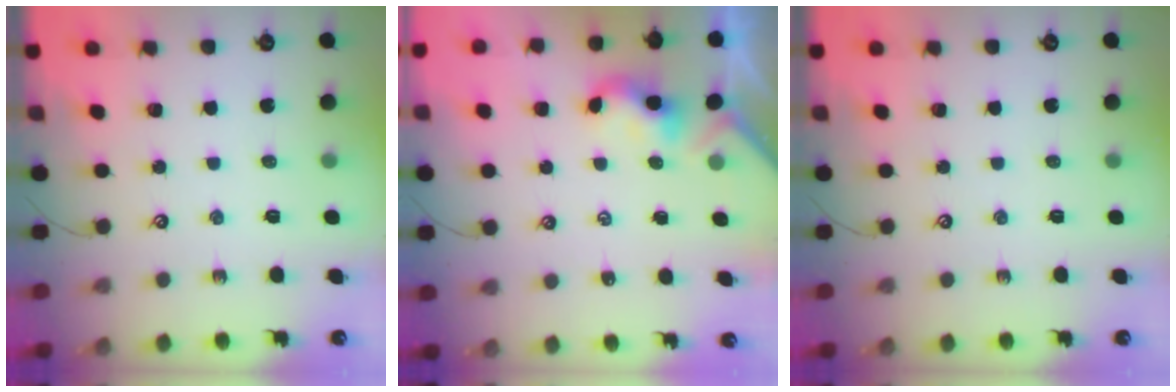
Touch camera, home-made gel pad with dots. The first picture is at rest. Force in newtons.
{"total": 2.1, "press": 2.1, "slide": 0.3}
{"total": 0.0}